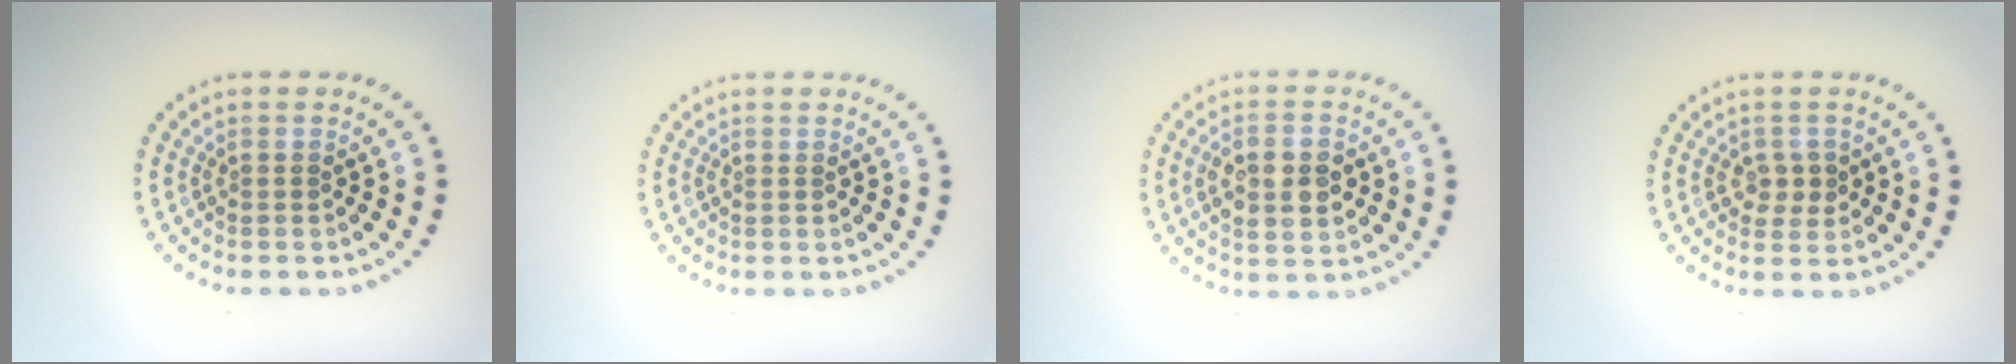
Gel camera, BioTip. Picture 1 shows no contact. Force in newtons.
{"total": 0.0}
{"total": 4.2, "press": 4.2, "slide": 0.4}
{"total": 1.9, "press": 1.8, "slide": 0.5}